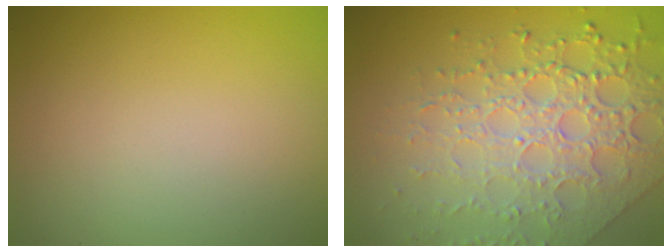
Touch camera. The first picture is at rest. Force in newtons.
{"total": 7.6, "press": 5.5, "slide": 5.3}